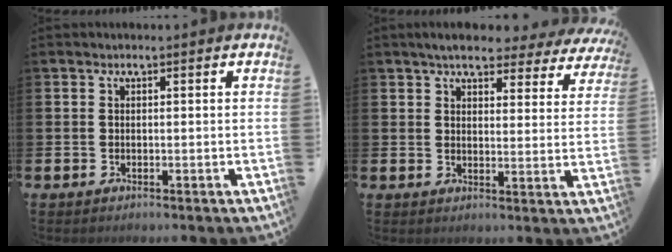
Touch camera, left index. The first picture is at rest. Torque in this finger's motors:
{"motor_torque": [1.12, -1.01, 0.62, 0.03]}